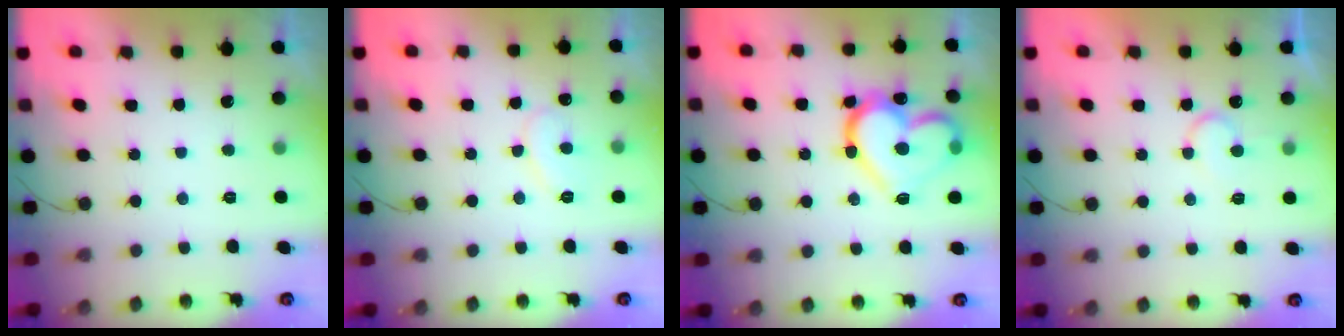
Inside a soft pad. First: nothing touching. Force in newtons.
{"total": 8.2, "press": 8.2, "slide": 0.6}
{"total": 20.2, "press": 20.1, "slide": 1.6}
{"total": 6.0, "press": 6.0, "slide": 0.5}